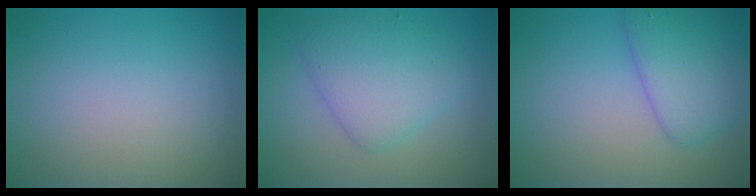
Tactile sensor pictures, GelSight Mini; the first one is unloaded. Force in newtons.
{"total": 4.5, "press": 4.5, "slide": 0.2}
{"total": 4.2, "press": 4.2, "slide": 0.2}